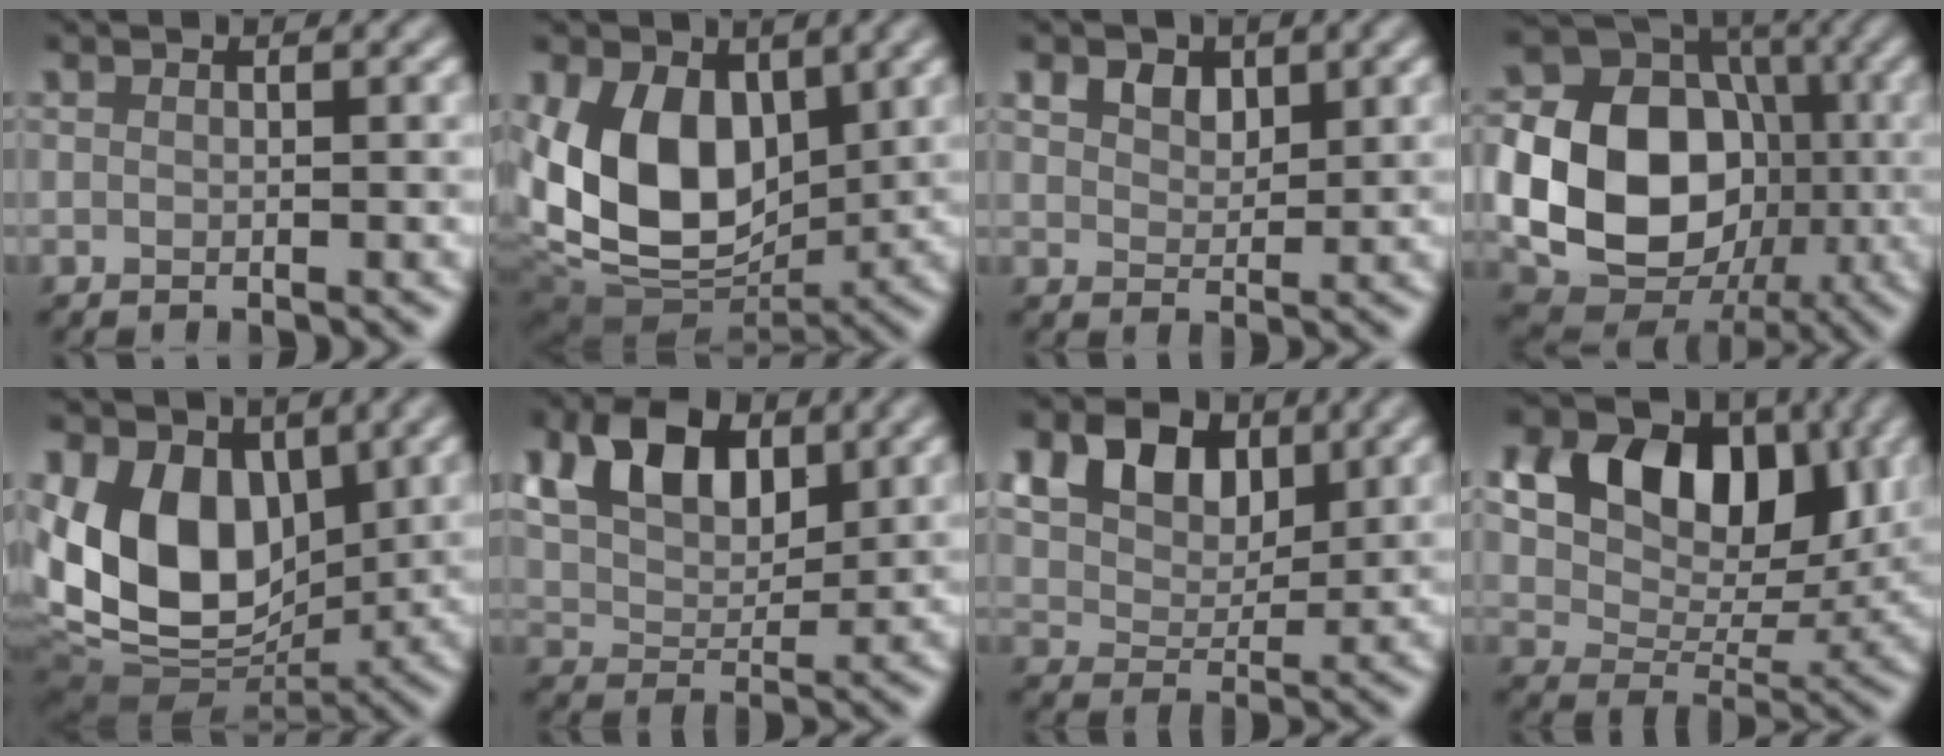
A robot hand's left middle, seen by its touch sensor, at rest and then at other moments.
{"total": 10.0, "force": [1.7, 6.6, 7.2], "torque": [-0.153, -0.021, 0.033]}
{"total": 2.7, "force": [1.6, 1.7, 1.2], "torque": [-0.030, -0.002, 0.030]}
{"total": 18.7, "force": [-1.8, 16.1, 9.4], "torque": [-0.188, 0.003, -0.056]}
{"total": 11.4, "force": [1.7, 7.7, 8.3], "torque": [-0.159, -0.011, 0.022]}
{"total": 7.3, "force": [3.2, 4.5, 4.7], "torque": [-0.099, 0.003, 0.055]}
{"total": 8.4, "force": [4.0, 5.7, 4.7], "torque": [-0.102, 0.019, 0.067]}
{"total": 13.3, "force": [5.1, 9.0, 8.5], "torque": [-0.138, 0.024, 0.082]}